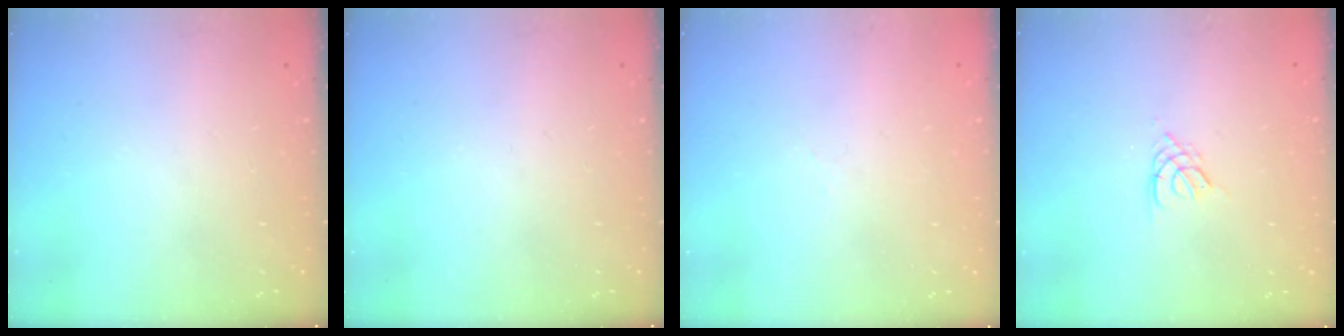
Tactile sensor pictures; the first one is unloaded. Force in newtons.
{"total": 0.0}
{"total": 2.7, "press": 2.6, "slide": 0.7}
{"total": 1.8, "press": 1.8, "slide": 0.4}